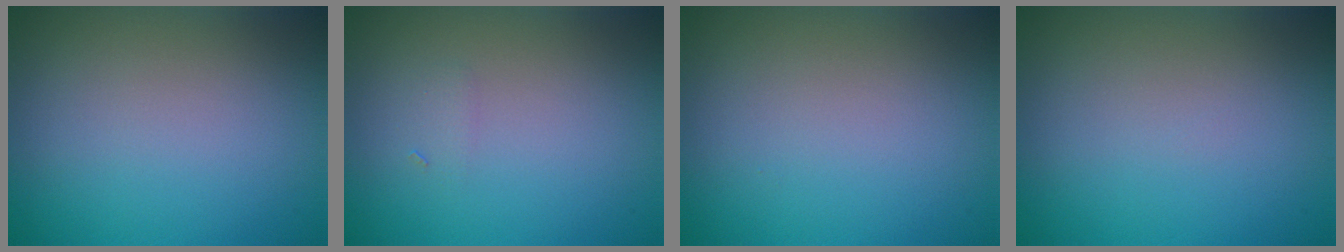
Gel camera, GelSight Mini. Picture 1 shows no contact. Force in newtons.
{"total": 0.6, "press": 0.6, "slide": 0.0}
{"total": 0.0}
{"total": 0.0}